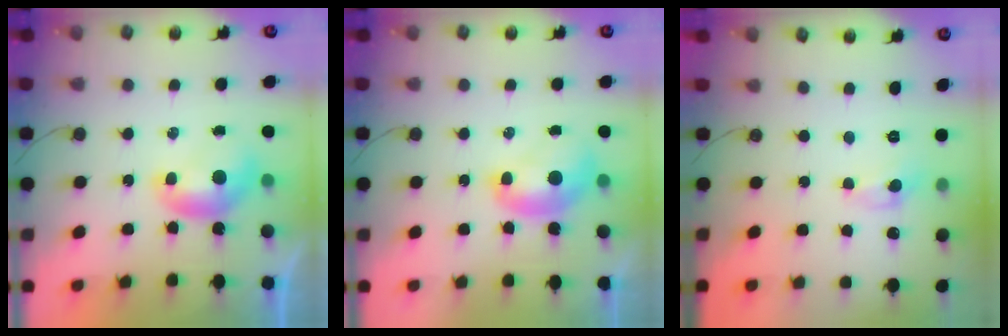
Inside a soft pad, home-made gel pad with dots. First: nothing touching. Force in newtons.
{"total": 1.9, "press": 1.9, "slide": 0.1}
{"total": 0.0}